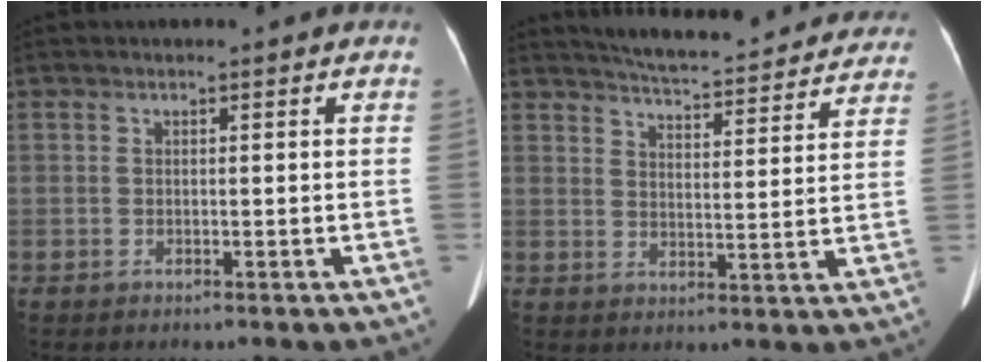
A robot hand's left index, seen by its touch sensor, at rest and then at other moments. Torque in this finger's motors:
{"motor_torque": [0.24, -1.48, 0.00, 0.01]}